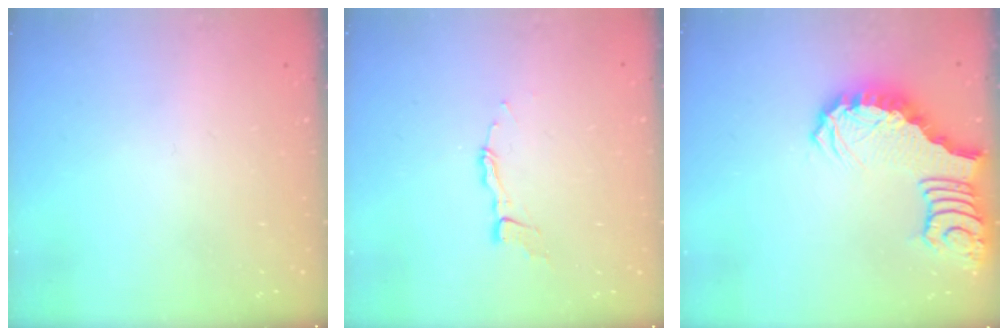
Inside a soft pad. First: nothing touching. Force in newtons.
{"total": 3.9, "press": 3.8, "slide": 0.3}
{"total": 3.0, "press": 3.0, "slide": 0.6}